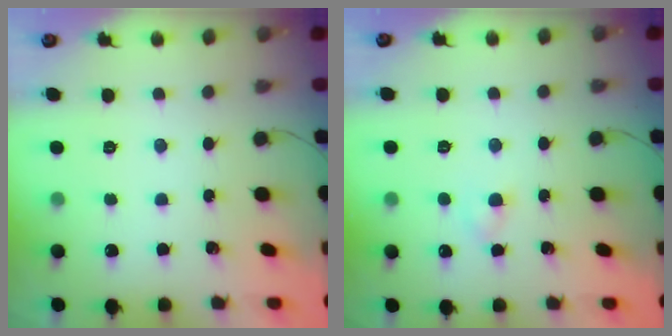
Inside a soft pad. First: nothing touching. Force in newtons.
{"total": 1.3, "press": 1.1, "slide": 0.7}